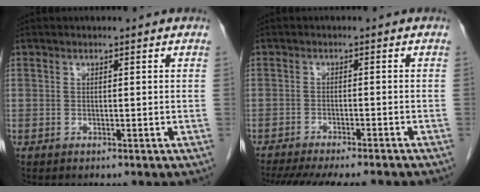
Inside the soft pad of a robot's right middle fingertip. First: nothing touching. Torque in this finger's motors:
{"motor_torque": [1.18, -0.96, 0.17, 0.07]}